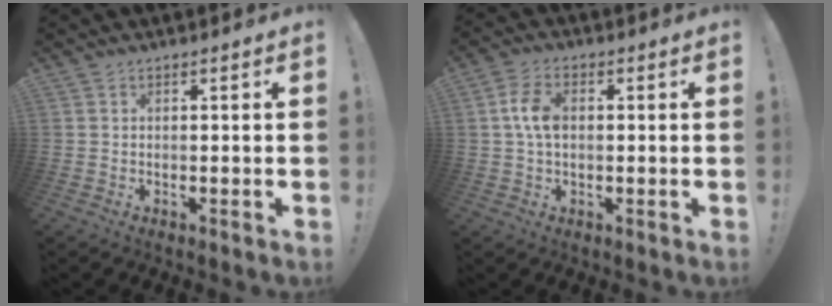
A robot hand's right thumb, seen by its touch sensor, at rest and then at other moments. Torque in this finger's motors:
{"motor_torque": [0.07, 0.05, 0.00, -0.03, 0.01]}